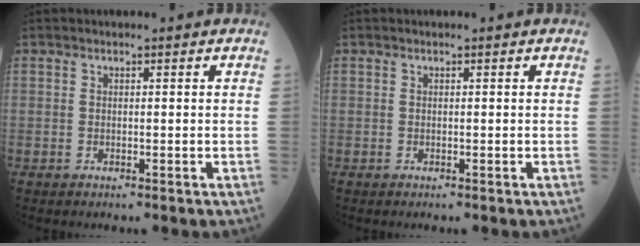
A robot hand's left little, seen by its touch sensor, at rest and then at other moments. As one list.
[{"total": 0.0}]